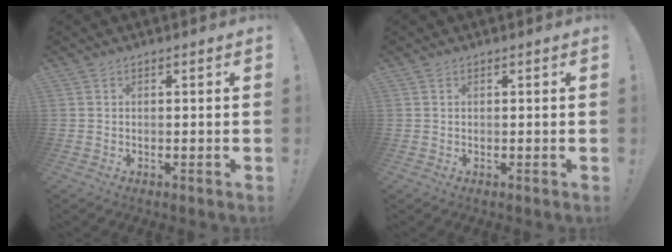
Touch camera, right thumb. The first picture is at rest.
{"total": 0.0}